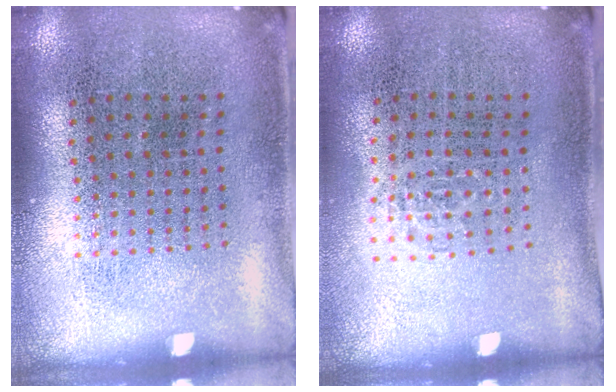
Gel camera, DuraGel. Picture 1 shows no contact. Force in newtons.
{"total": 0.6, "press": 0.5, "slide": 0.3}